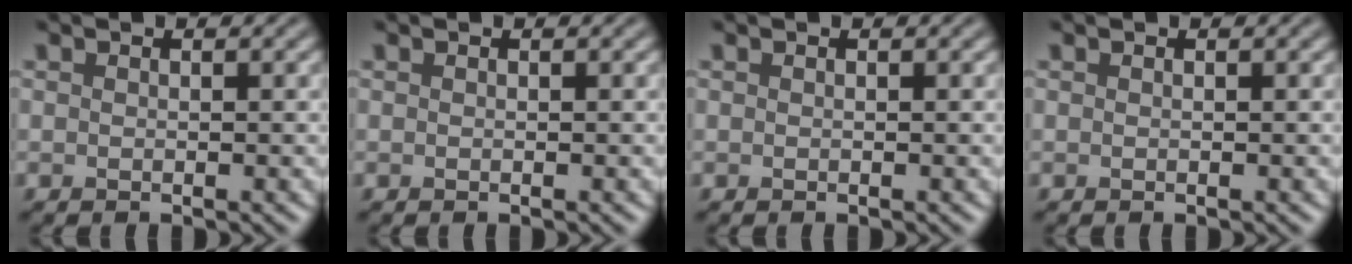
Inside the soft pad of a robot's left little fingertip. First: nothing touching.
{"total": 0.0}
{"total": 0.0}
{"total": 0.0}